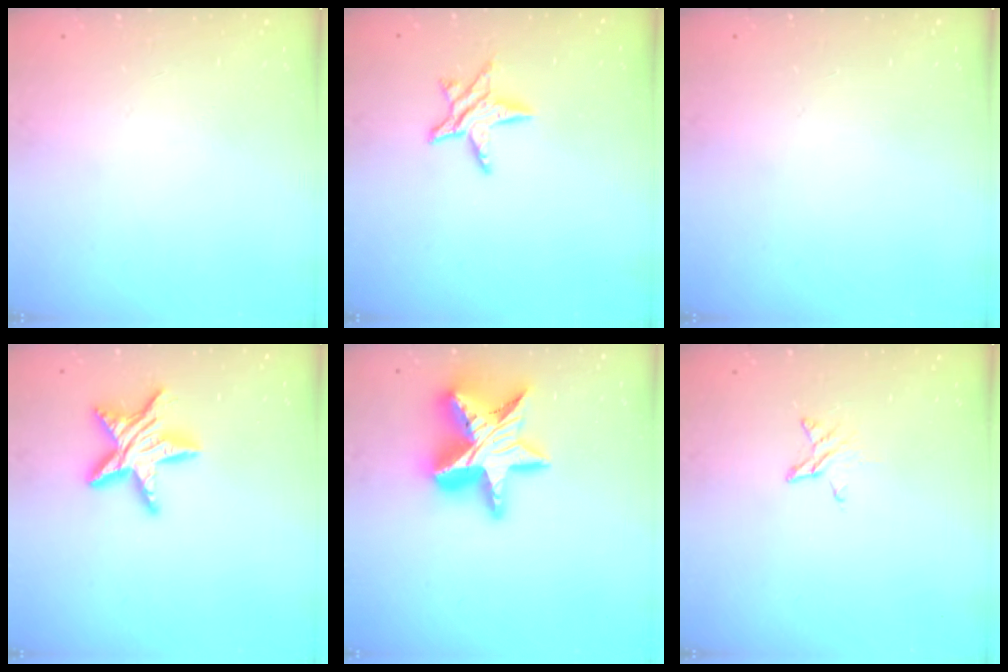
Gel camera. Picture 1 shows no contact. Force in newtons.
{"total": 7.6, "press": 7.6, "slide": 0.3}
{"total": 0.0}
{"total": 13.6, "press": 13.6, "slide": 0.8}
{"total": 20.8, "press": 20.8, "slide": 1.5}
{"total": 2.9, "press": 2.9, "slide": 0.3}